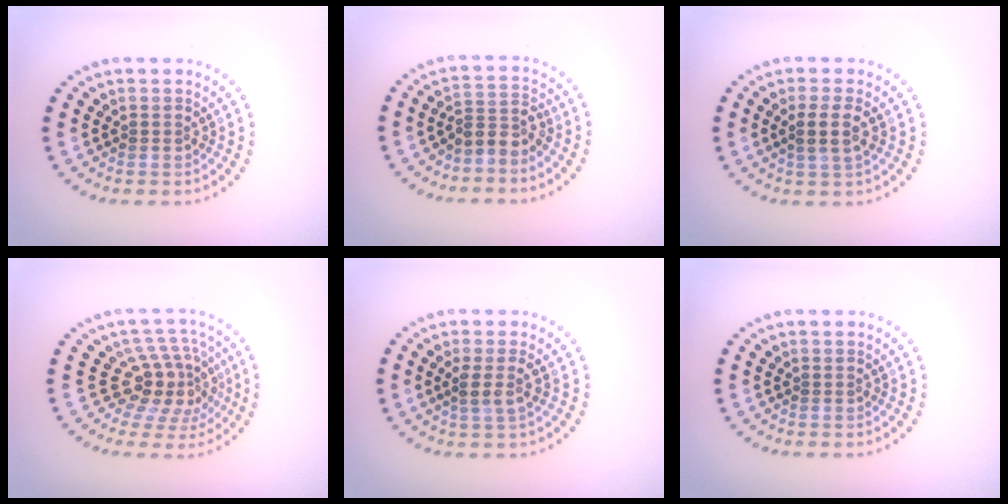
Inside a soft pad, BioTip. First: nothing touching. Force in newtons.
{"total": 2.5, "press": 1.8, "slide": 1.7}
{"total": 2.4, "press": 2.1, "slide": 1.1}
{"total": 4.4, "press": 3.3, "slide": 3.0}
{"total": 1.9, "press": 1.6, "slide": 1.1}
{"total": 0.0}